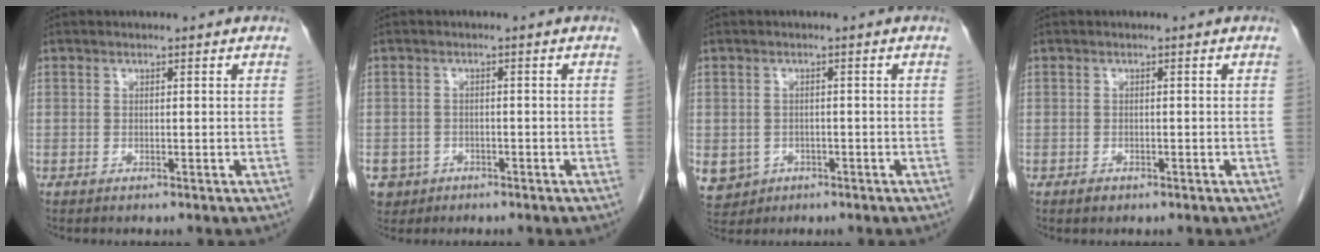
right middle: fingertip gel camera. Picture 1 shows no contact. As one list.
[{"total": 3.9, "force": [-2.0, 3.3, 0.5], "torque": [-0.005, 0.008, -0.031]}, {"total": 8.0, "force": [-2.9, 7.1, 2.4], "torque": [-0.070, 0.002, -0.036]}, {"total": 0.9, "force": [-0.6, 0.6, 0.4], "torque": [-0.007, 0.001, -0.006]}]